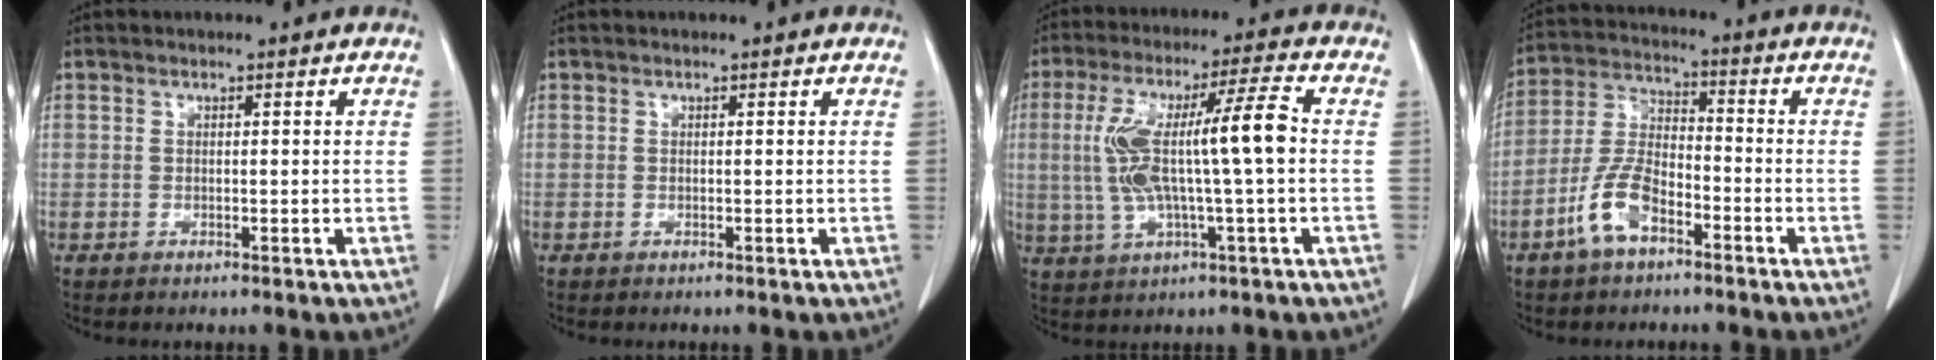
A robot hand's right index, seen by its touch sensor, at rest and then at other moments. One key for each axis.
{"total": 0.0}
{"total": 13.0, "fx": 0.3, "fy": 0.7, "fz": 13.0, "tx": -0.258, "ty": 0.023, "tz": 0.004}
{"total": 8.5, "fx": -4.7, "fy": 3.6, "fz": 6.1, "tx": -0.137, "ty": 0.009, "tz": -0.094}